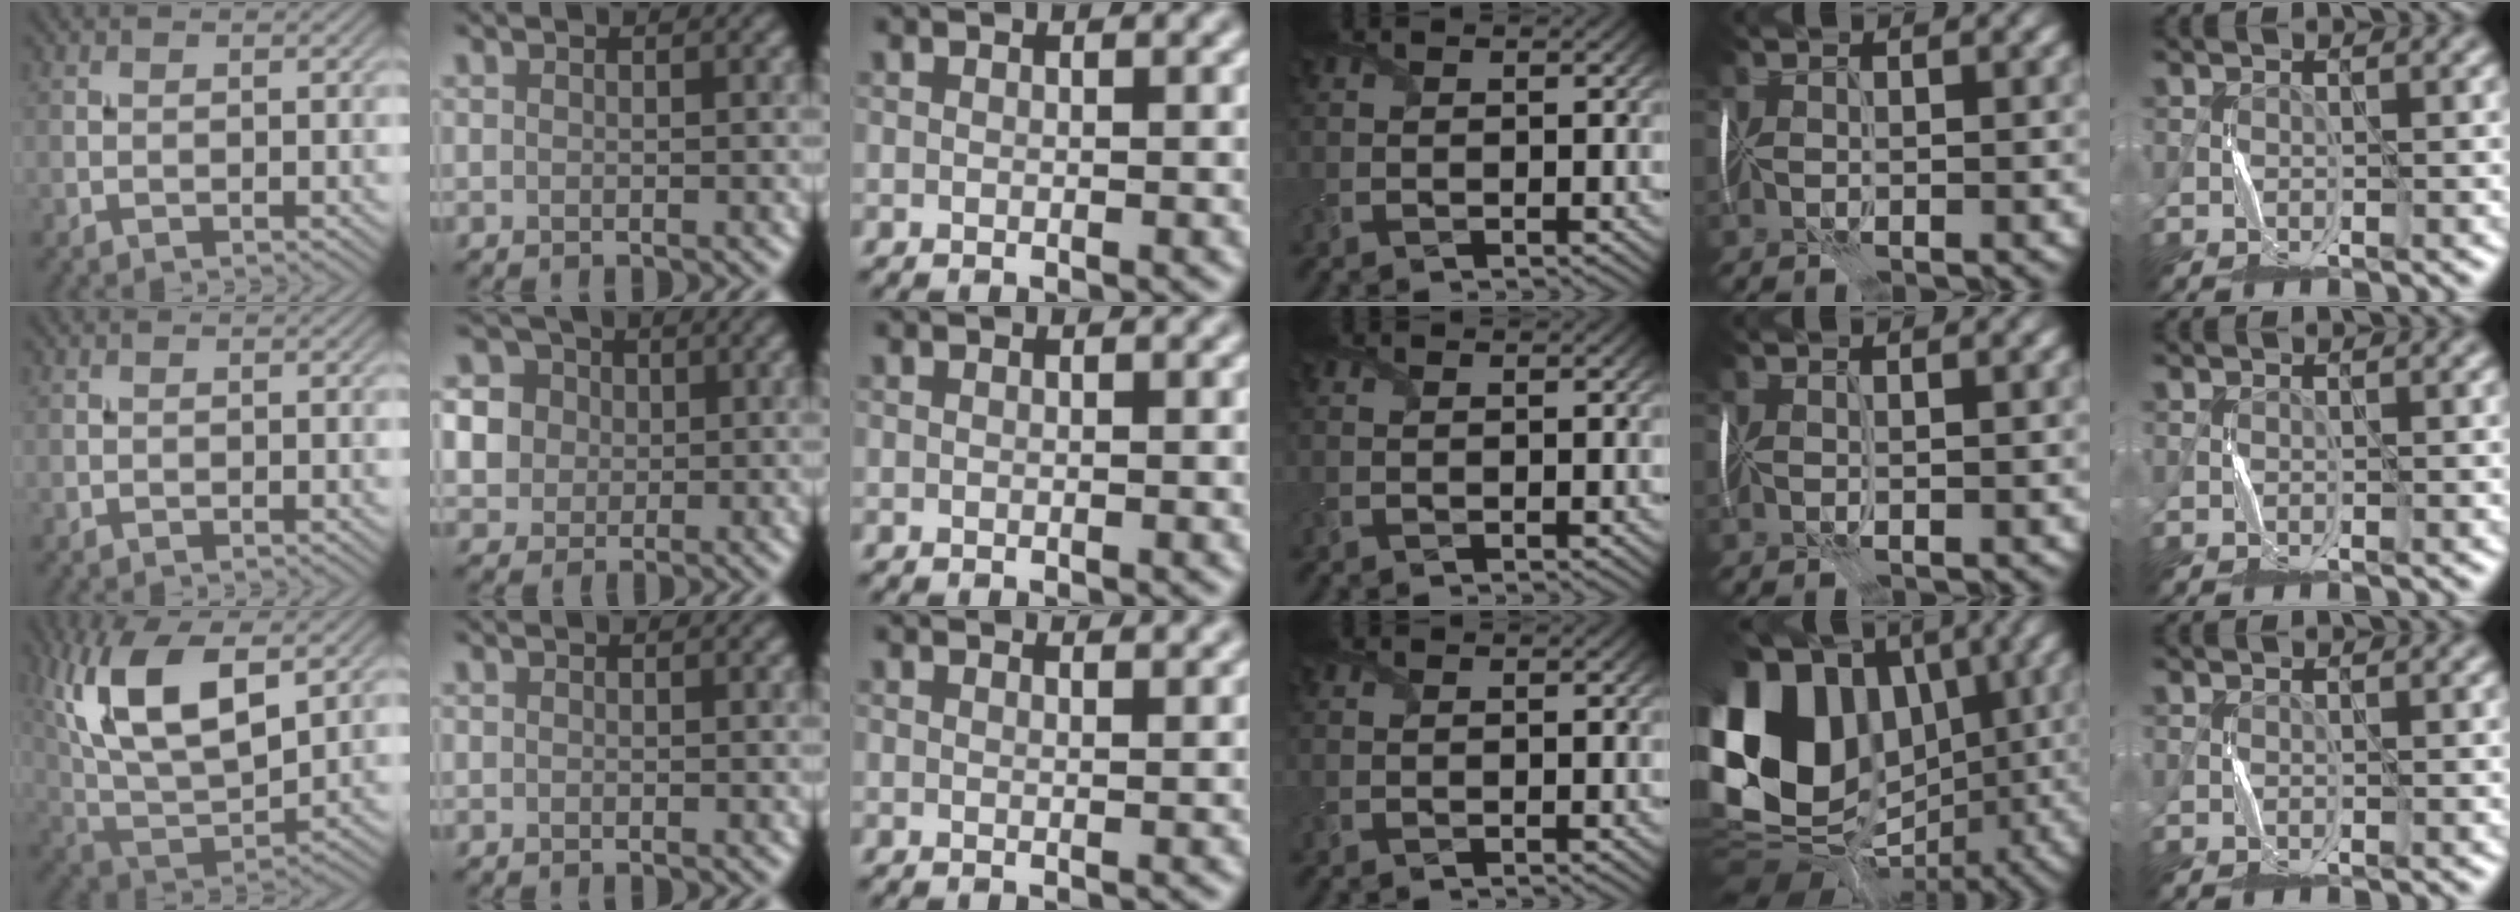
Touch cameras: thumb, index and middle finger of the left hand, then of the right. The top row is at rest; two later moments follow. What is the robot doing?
{"motion": "fold", "object": "handkerchief"}